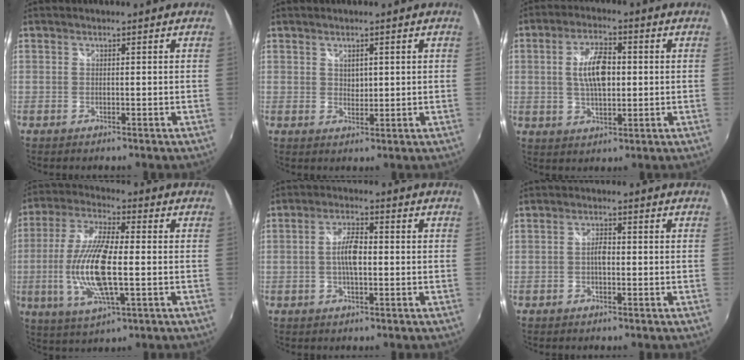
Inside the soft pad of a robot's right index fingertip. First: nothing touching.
{"total": 2.3, "force": [0.9, 1.6, 1.4], "torque": [-0.016, 0.001, 0.017]}
{"total": 8.5, "force": [0.7, 3.8, 7.6], "torque": [-0.141, 0.007, 0.014]}
{"total": 15.2, "force": [-2.0, 4.2, 14.4], "torque": [-0.297, -0.008, -0.039]}
{"total": 5.1, "force": [-0.4, 1.8, 4.8], "torque": [-0.091, 0.006, -0.009]}
{"total": 2.0, "force": [-0.4, 0.9, 1.7], "torque": [-0.032, 0.005, -0.010]}